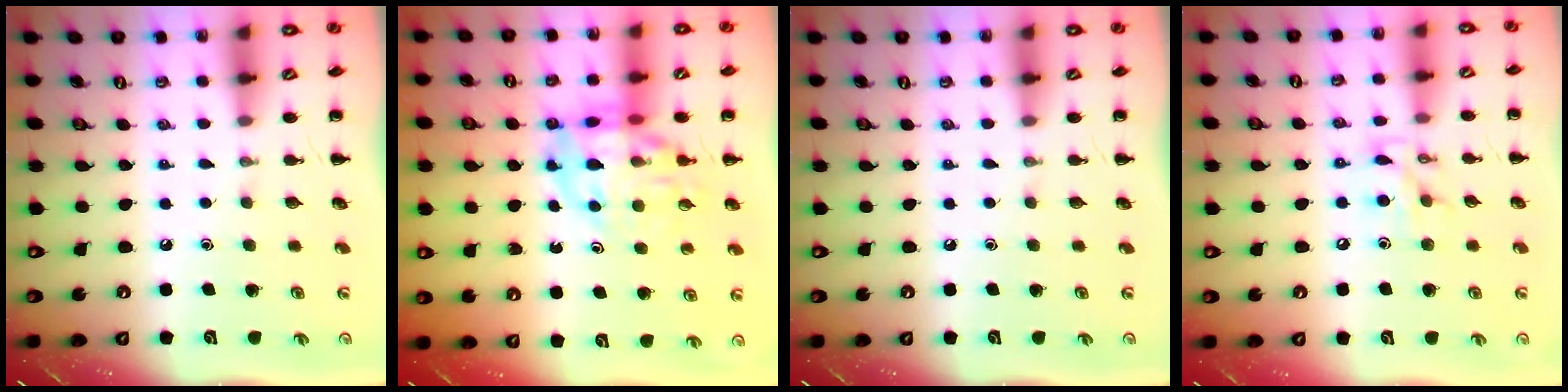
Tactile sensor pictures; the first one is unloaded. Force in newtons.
{"total": 14.2, "press": 13.8, "slide": 3.4}
{"total": 0.0}
{"total": 9.5, "press": 9.5, "slide": 0.5}